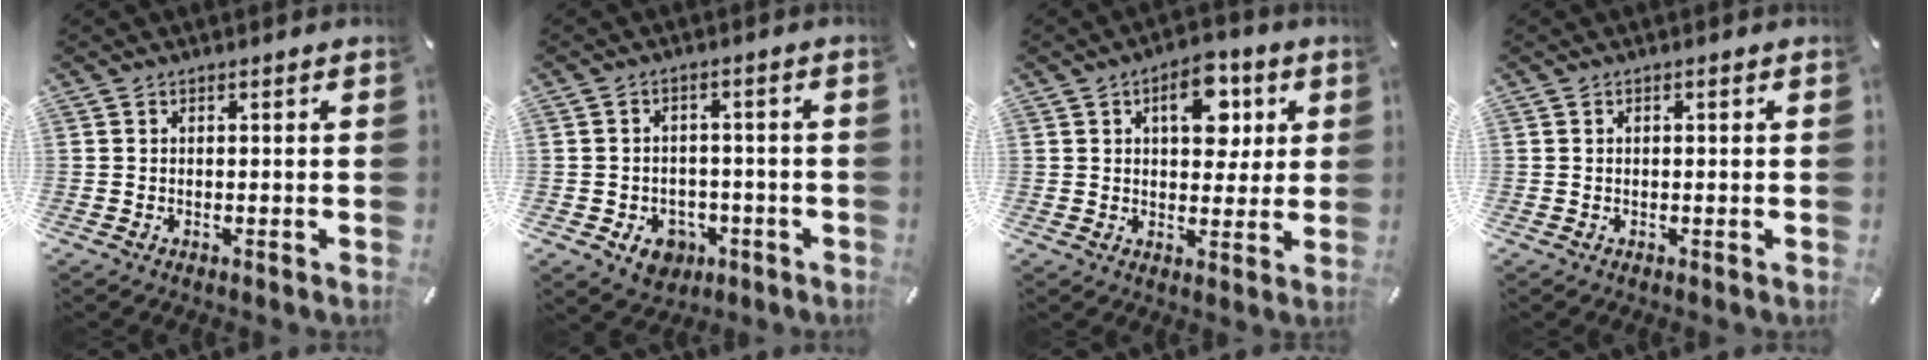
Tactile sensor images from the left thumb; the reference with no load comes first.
{"total": 6.5, "force": [-2.8, 5.2, 2.6], "torque": [-0.039, 0.014, -0.052]}
{"total": 11.1, "force": [3.8, 6.7, 8.1], "torque": [-0.101, -0.004, 0.061]}
{"total": 0.6, "force": [0.0, 0.3, 0.5], "torque": [-0.009, 0.001, -0.001]}